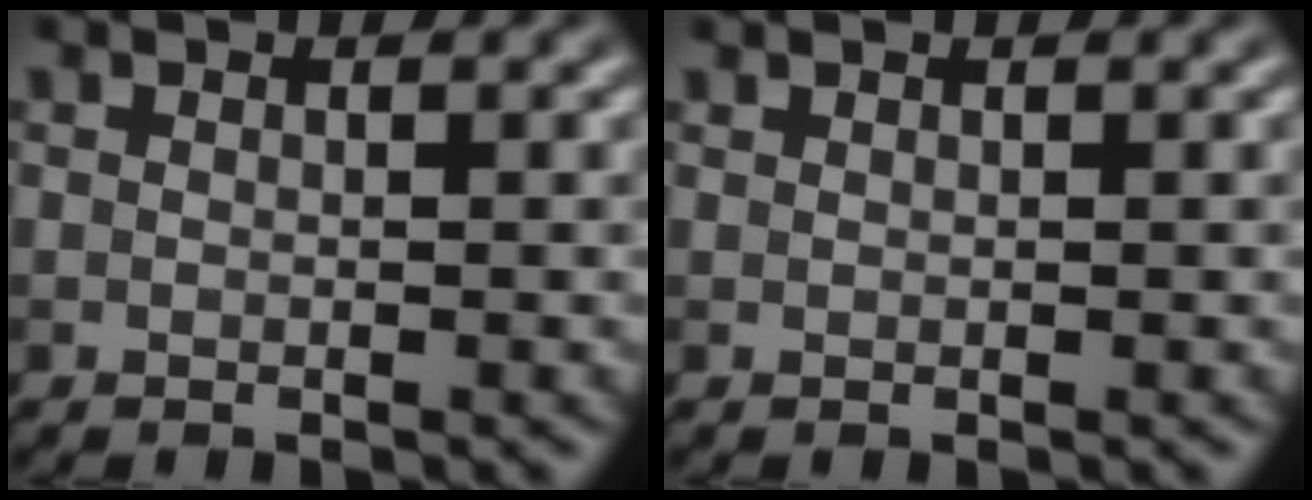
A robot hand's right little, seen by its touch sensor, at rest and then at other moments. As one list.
[{"total": 0.8, "force": [-0.3, -0.7, -0.4], "torque": [0.012, 0.002, -0.003]}]